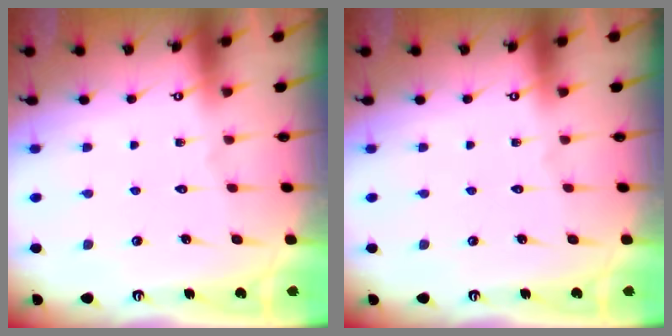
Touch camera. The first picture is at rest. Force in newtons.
{"total": 0.0}